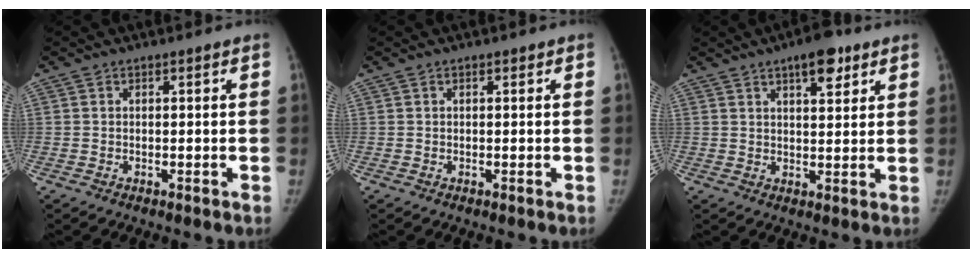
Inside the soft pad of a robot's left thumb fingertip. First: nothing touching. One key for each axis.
{"total": 0.0}
{"total": 7.3, "fx": 4.3, "fy": 2.8, "fz": 5.2, "tx": -0.057, "ty": -0.019, "tz": 0.059}